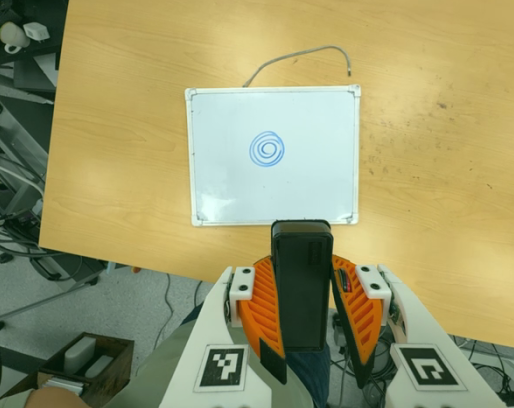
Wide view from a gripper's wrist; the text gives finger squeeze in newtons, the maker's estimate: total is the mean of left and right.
{"total": 8.5, "left": 7.4, "right": 9.6}